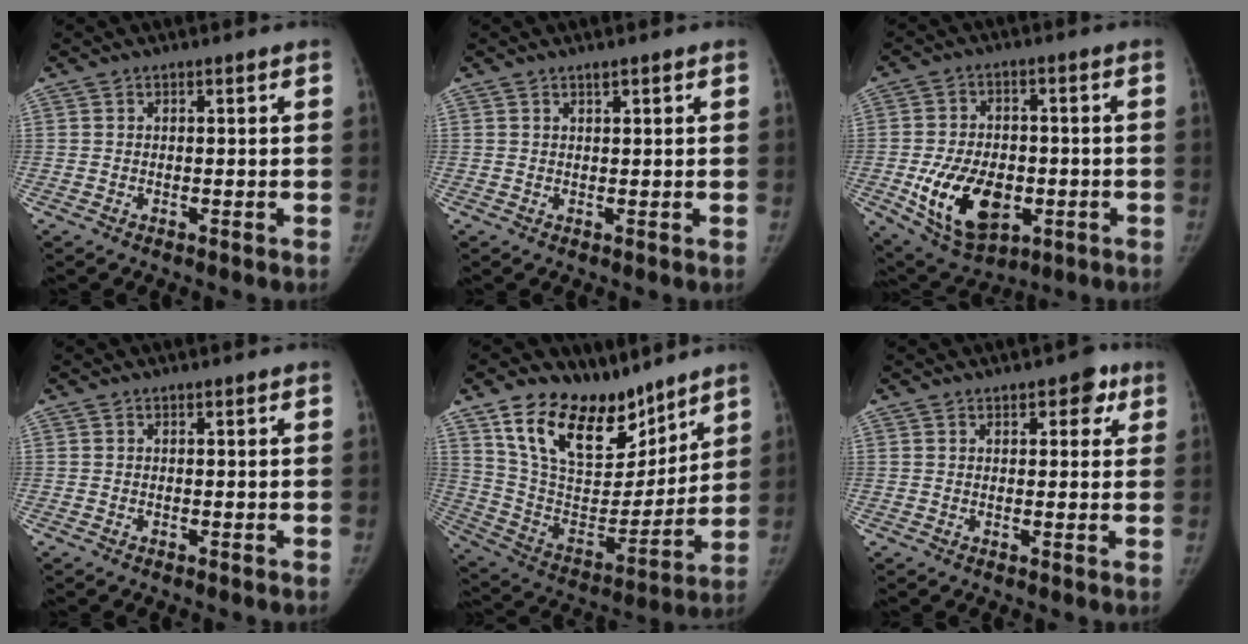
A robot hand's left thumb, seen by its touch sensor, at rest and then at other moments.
{"total": 1.0, "force": [0.8, 0.3, 0.6], "torque": [-0.008, -0.005, 0.014]}
{"total": 15.3, "force": [-3.8, 10.0, 10.9], "torque": [-0.157, 0.003, -0.046]}
{"total": 0.0}
{"total": 22.9, "force": [15.4, 12.4, 11.4], "torque": [-0.152, -0.069, 0.274]}
{"total": 4.1, "force": [2.1, 2.4, 2.6], "torque": [-0.004, -0.004, 0.019]}